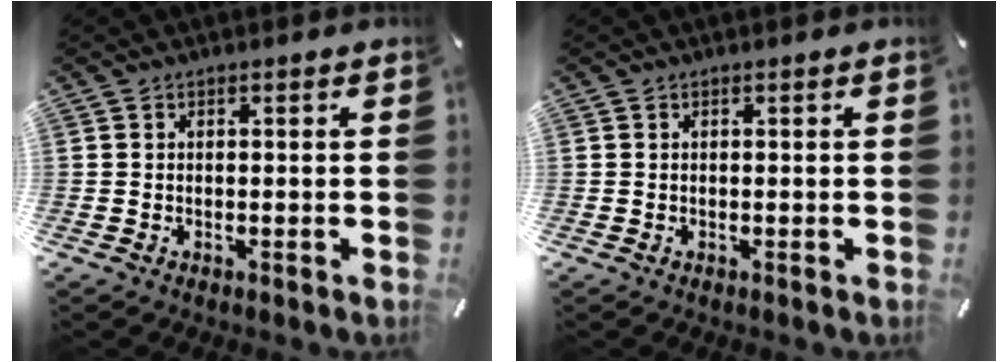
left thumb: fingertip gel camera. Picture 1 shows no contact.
{"total": 0.0}